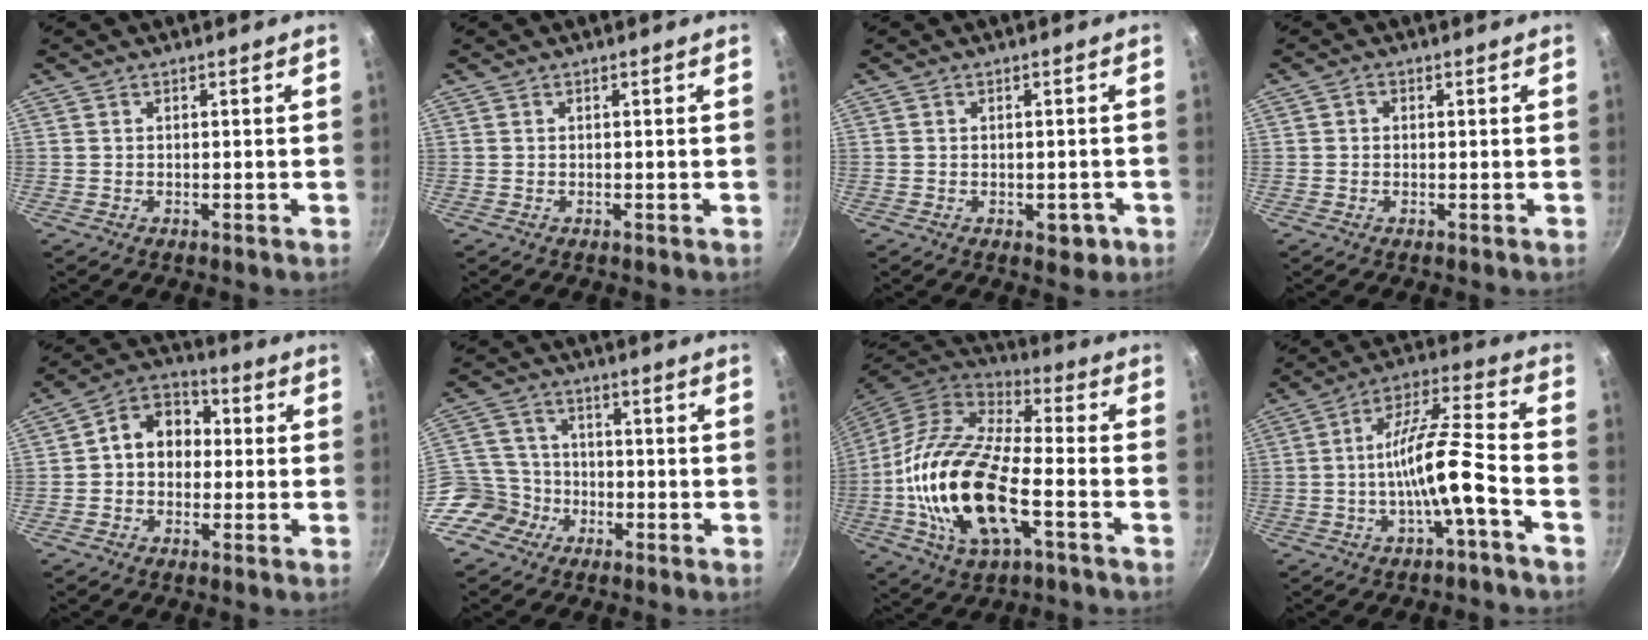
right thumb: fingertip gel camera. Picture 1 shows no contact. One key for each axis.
{"total": 0.0}
{"total": 3.4, "fx": -1.2, "fy": 2.2, "fz": 2.3, "tx": -0.008, "ty": 0.012, "tz": -0.009}
{"total": 1.3, "fx": 0.1, "fy": 1.2, "fz": 0.6, "tx": -0.008, "ty": 0.004, "tz": -0.001}
{"total": 9.7, "fx": 0.3, "fy": 7.8, "fz": 5.8, "tx": -0.050, "ty": 0.028, "tz": -0.018}
{"total": 9.0, "fx": -4.4, "fy": 7.4, "fz": 2.4, "tx": -0.012, "ty": 0.047, "tz": -0.092}
{"total": 22.0, "fx": -5.2, "fy": 9.8, "fz": 19.0, "tx": -0.370, "ty": 0.021, "tz": -0.108}
{"total": 12.4, "fx": -4.4, "fy": 2.3, "fz": 11.4, "tx": -0.201, "ty": 0.046, "tz": -0.082}